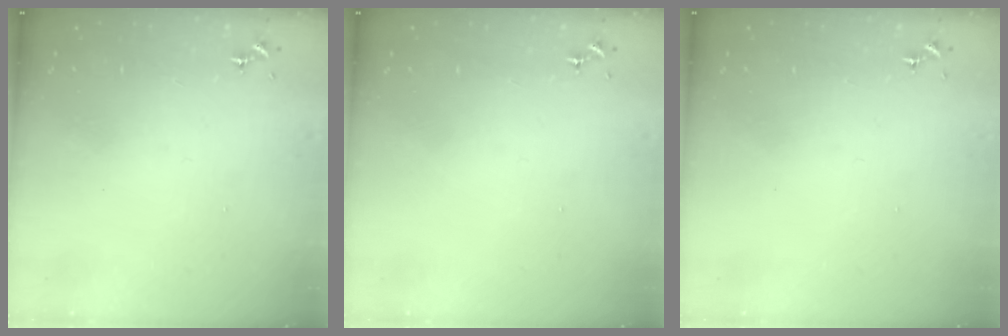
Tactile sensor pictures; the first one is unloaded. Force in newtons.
{"total": 0.0}
{"total": 0.0}